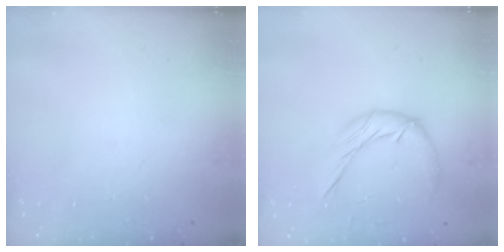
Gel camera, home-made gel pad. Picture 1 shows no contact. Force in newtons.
{"total": 10.8, "press": 10.8, "slide": 0.4}